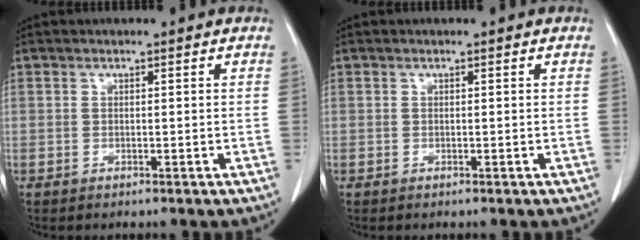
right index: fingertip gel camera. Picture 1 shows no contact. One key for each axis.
{"total": 0.0}